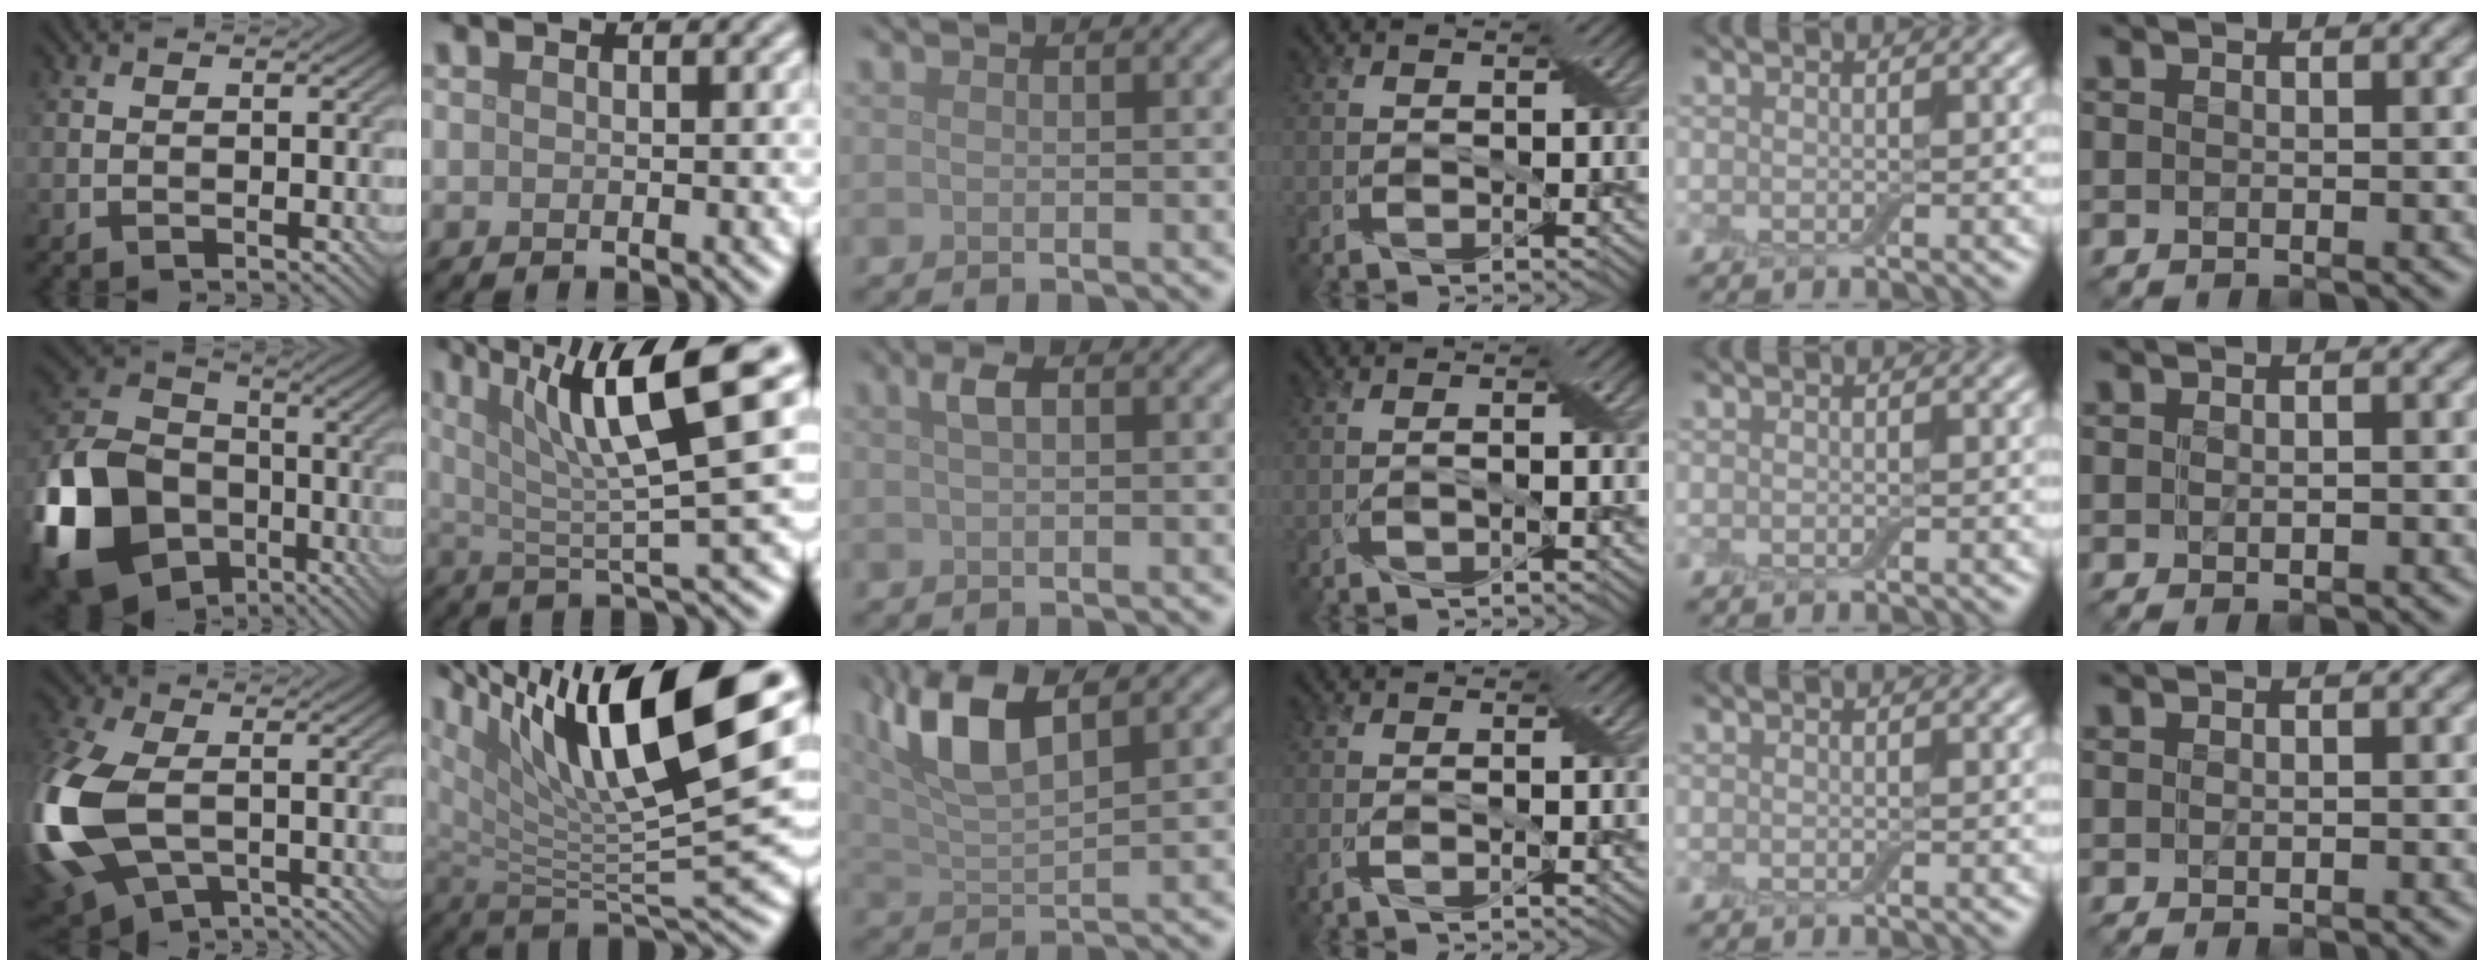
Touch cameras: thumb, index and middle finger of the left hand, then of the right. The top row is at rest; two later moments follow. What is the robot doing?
{"motion": "open", "object": "airpods case & airpods"}